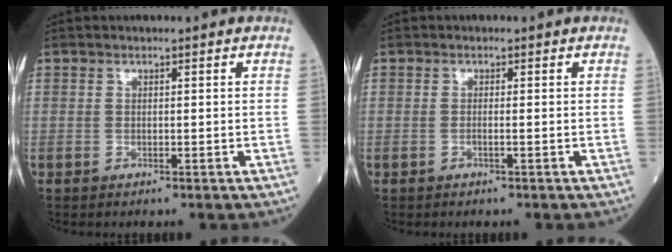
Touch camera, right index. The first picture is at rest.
{"total": 0.6, "force": [-0.2, -0.2, 0.5], "torque": [-0.012, 0.002, -0.003]}